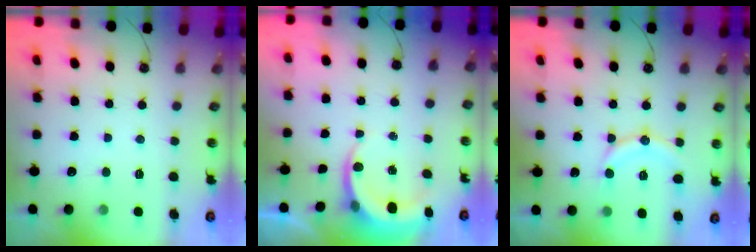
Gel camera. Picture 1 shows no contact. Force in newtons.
{"total": 5.0, "press": 5.0, "slide": 0.4}
{"total": 10.6, "press": 10.6, "slide": 0.3}